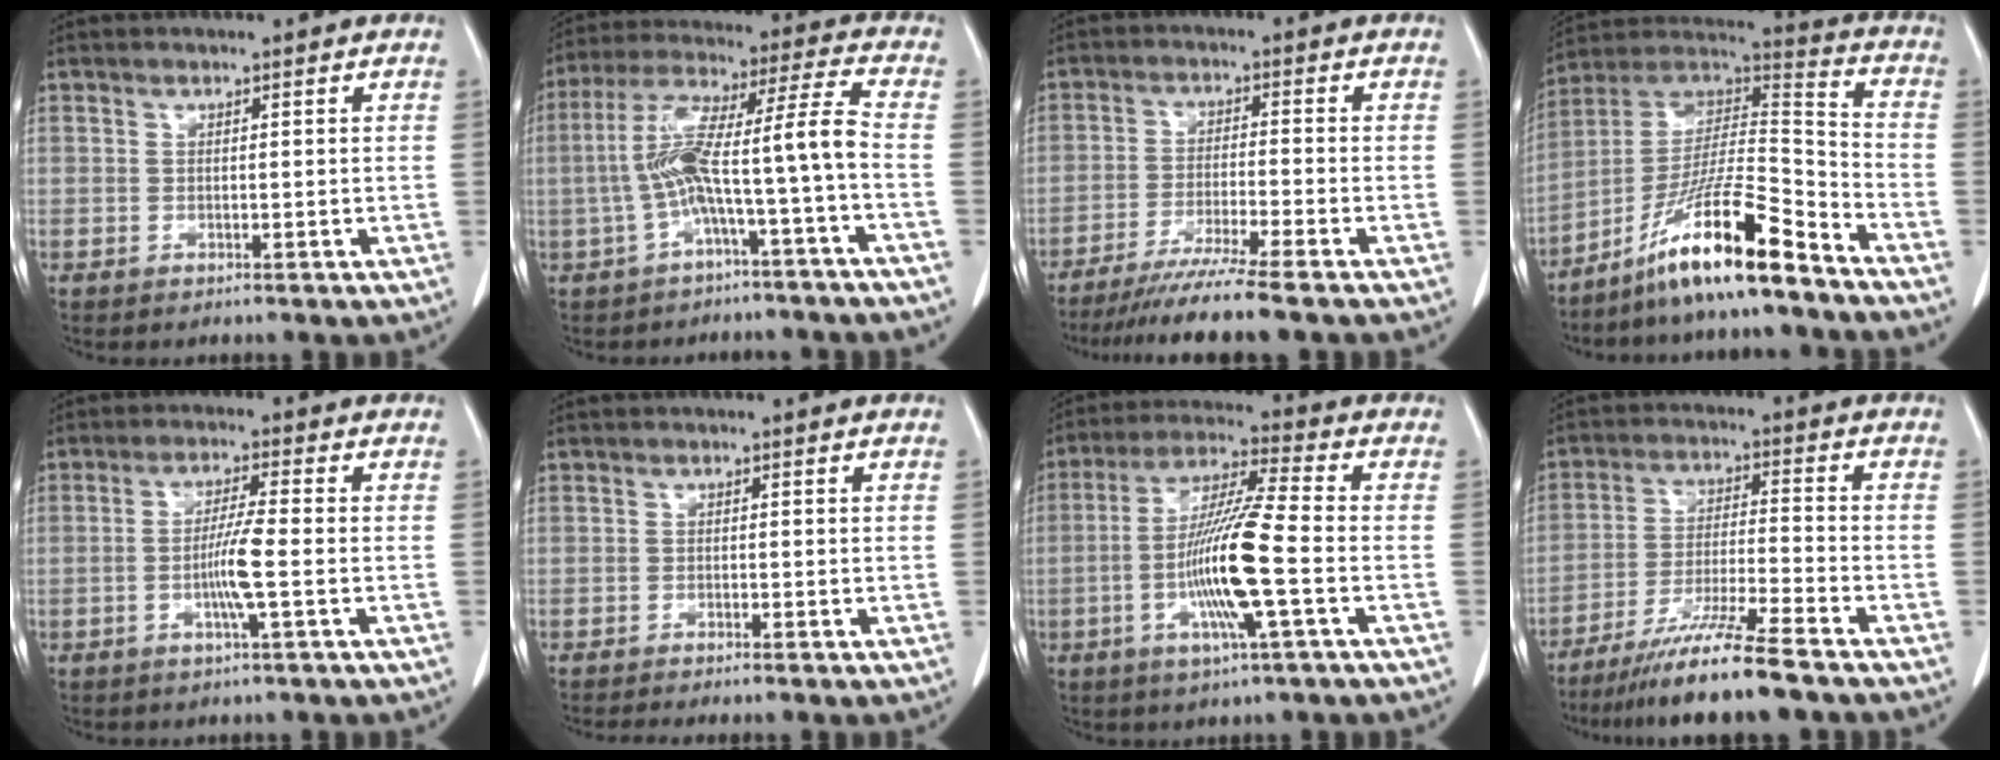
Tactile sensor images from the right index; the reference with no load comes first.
{"total": 11.3, "force": [-3.0, -0.4, 10.9], "torque": [-0.208, 0.038, -0.055]}
{"total": 9.3, "force": [-7.6, -1.8, 5.0], "torque": [-0.072, -0.034, -0.125]}
{"total": 16.7, "force": [-11.7, 0.5, 12.0], "torque": [-0.221, 0.005, -0.208]}
{"total": 5.4, "force": [-1.3, -0.5, 5.2], "torque": [-0.102, -0.005, -0.027]}
{"total": 2.7, "force": [-2.3, -0.2, 1.4], "torque": [-0.017, -0.002, -0.033]}
{"total": 13.2, "force": [-3.2, -0.1, 12.8], "torque": [-0.252, -0.007, -0.068]}
{"total": 11.3, "force": [-8.8, -1.1, 7.0], "torque": [-0.122, -0.032, -0.155]}